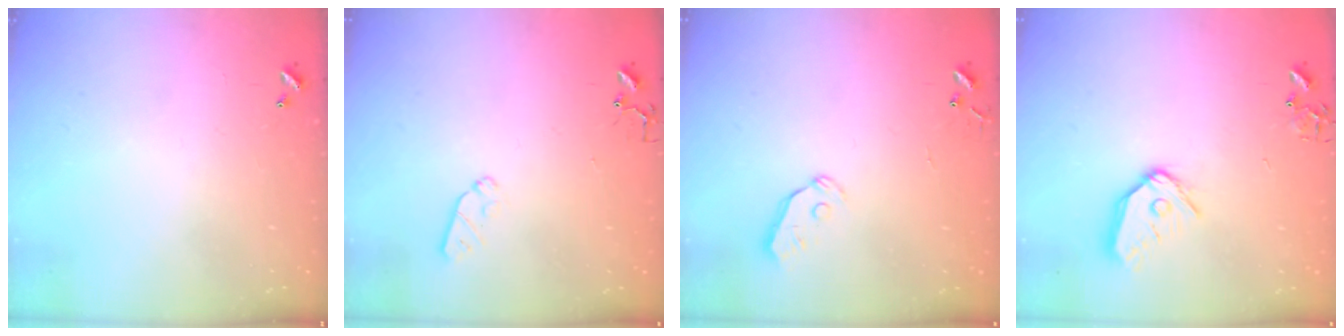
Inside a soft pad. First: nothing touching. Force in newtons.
{"total": 5.2, "press": 5.1, "slide": 0.7}
{"total": 3.0, "press": 3.0, "slide": 0.3}
{"total": 12.5, "press": 12.4, "slide": 1.6}